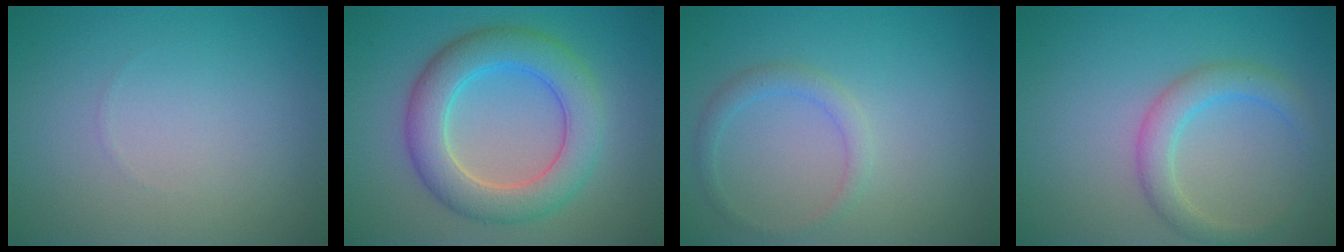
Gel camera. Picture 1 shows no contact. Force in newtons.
{"total": 6.5, "press": 6.5, "slide": 0.3}
{"total": 1.7, "press": 1.7, "slide": 0.1}
{"total": 3.0, "press": 3.0, "slide": 0.1}